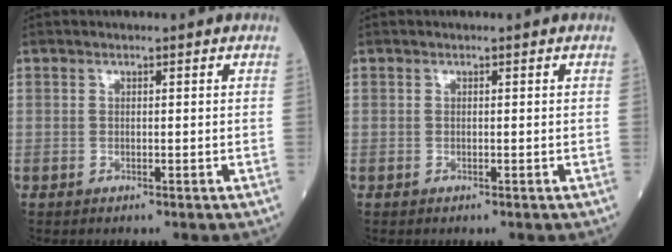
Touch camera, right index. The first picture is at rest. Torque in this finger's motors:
{"motor_torque": [0.01, 0.01, 0.00, 0.00]}